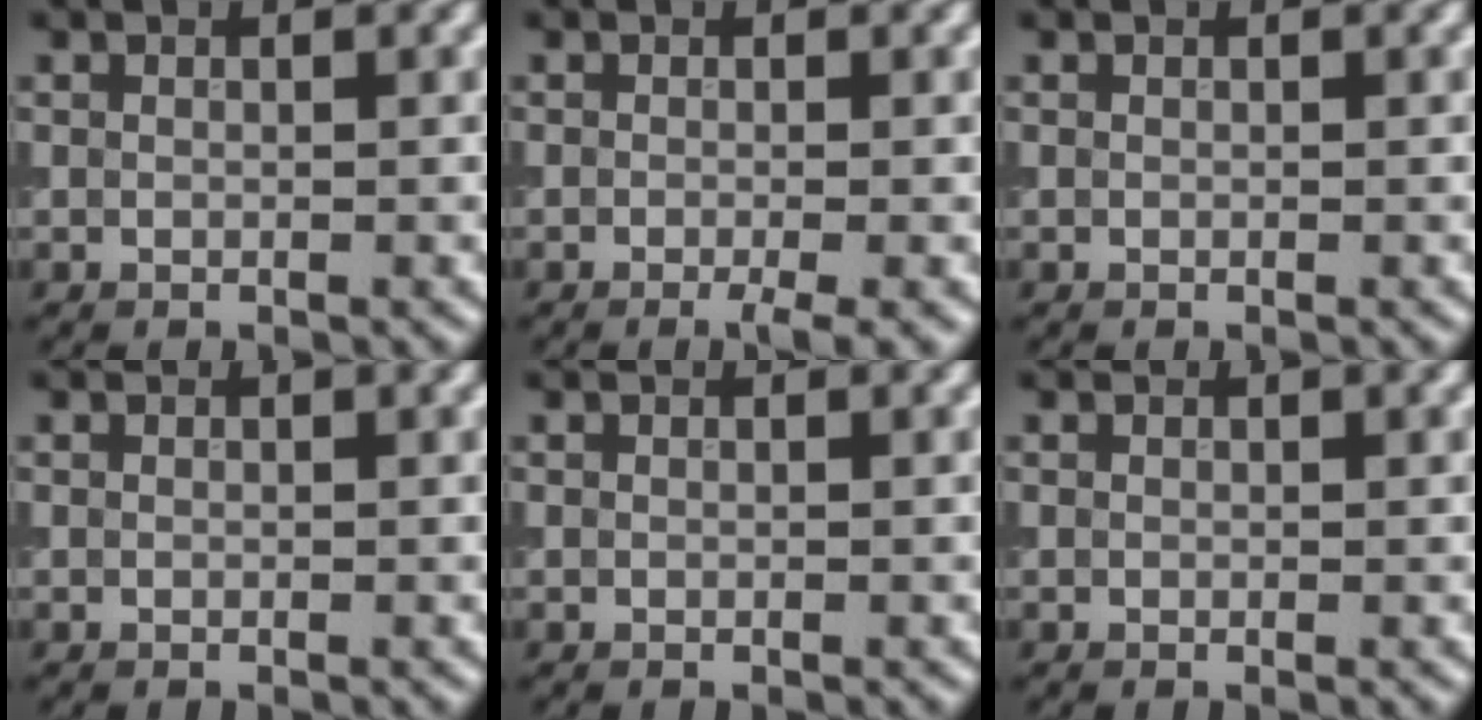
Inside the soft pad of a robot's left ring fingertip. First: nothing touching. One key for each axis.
{"total": 1.7, "fx": -0.8, "fy": 0.2, "fz": 1.4, "tx": -0.022, "ty": -0.006, "tz": -0.012}
{"total": 0.0}
{"total": 1.0, "fx": -0.4, "fy": 0.6, "fz": 0.7, "tx": -0.020, "ty": -0.003, "tz": -0.008}
{"total": 0.0}
{"total": 0.0}